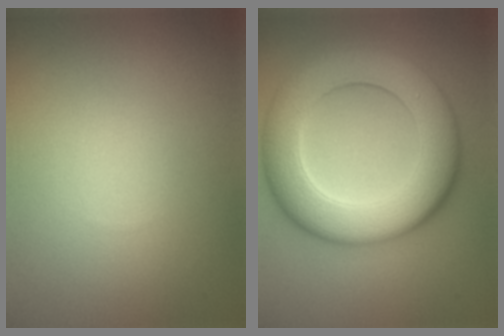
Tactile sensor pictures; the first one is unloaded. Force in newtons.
{"total": 10.2, "press": 10.2, "slide": 0.4}